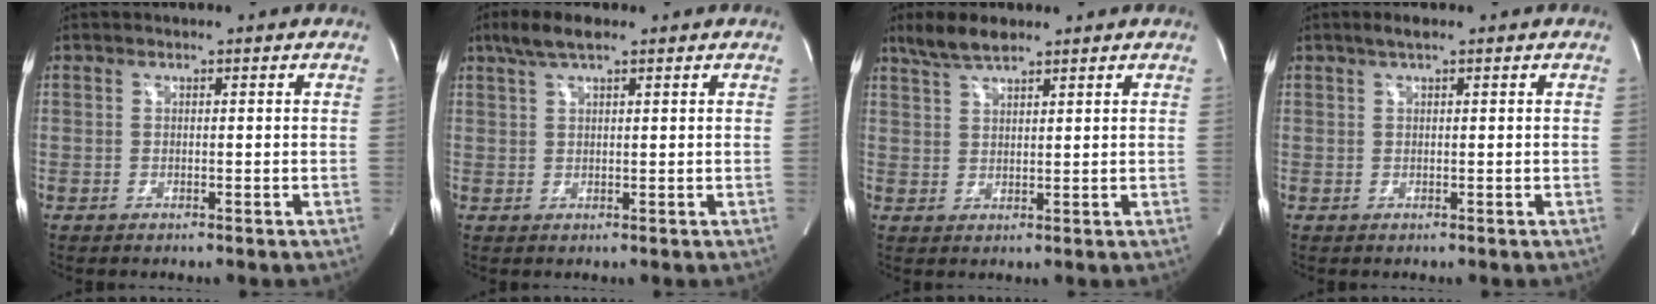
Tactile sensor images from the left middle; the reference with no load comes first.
{"total": 4.4, "force": [3.0, 0.9, 3.1], "torque": [-0.069, 0.019, 0.059]}
{"total": 4.9, "force": [4.0, 1.1, 2.6], "torque": [-0.063, 0.013, 0.080]}
{"total": 1.6, "force": [1.1, 0.2, 1.2], "torque": [-0.027, 0.010, 0.019]}